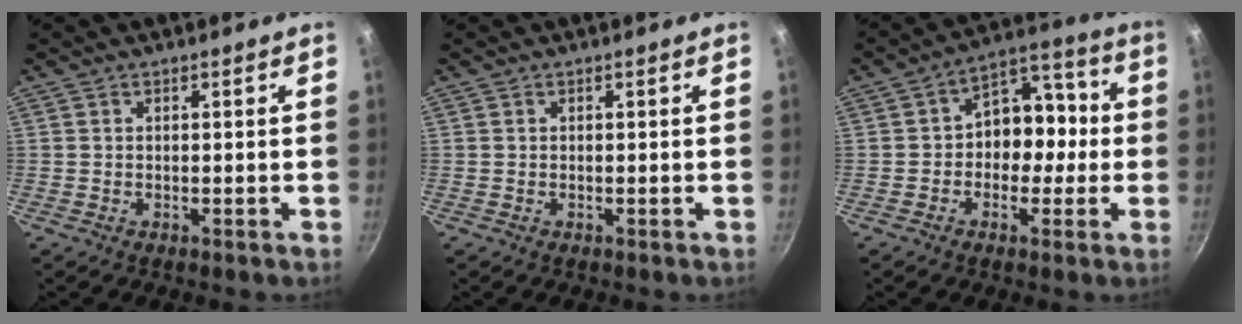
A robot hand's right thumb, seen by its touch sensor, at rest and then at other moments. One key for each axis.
{"total": 0.0}
{"total": 11.0, "fx": -0.9, "fy": 8.6, "fz": 6.9, "tx": -0.030, "ty": 0.042, "tz": -0.028}